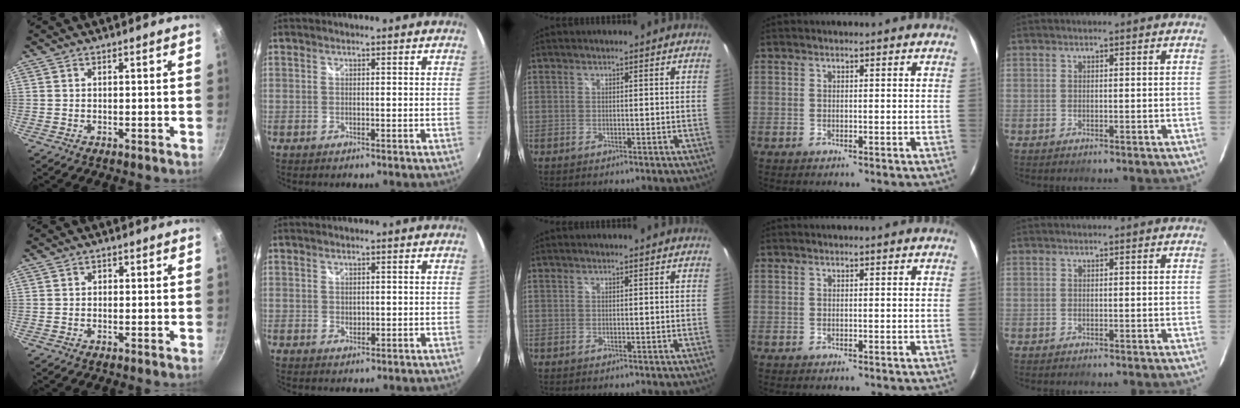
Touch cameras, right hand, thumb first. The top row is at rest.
{"thumb": {"total": 0.9, "force": [0.0, 0.9, 0.3], "torque": [-0.001, 0.003, -0.001]}, "index": {"total": 1.2, "force": [0.2, 1.1, 0.5], "torque": [-0.006, -0.001, 0.004]}}